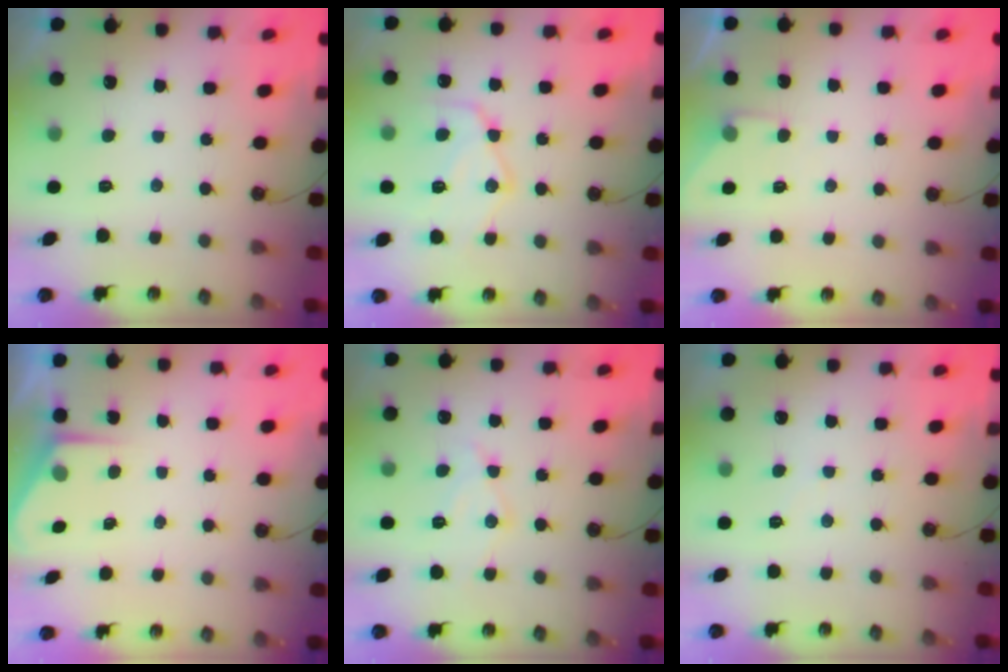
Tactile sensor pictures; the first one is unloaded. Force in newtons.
{"total": 13.5, "press": 13.4, "slide": 1.2}
{"total": 3.0, "press": 3.0, "slide": 0.4}
{"total": 2.7, "press": 2.7, "slide": 0.4}
{"total": 11.0, "press": 10.9, "slide": 0.7}
{"total": 3.5, "press": 3.5, "slide": 0.6}